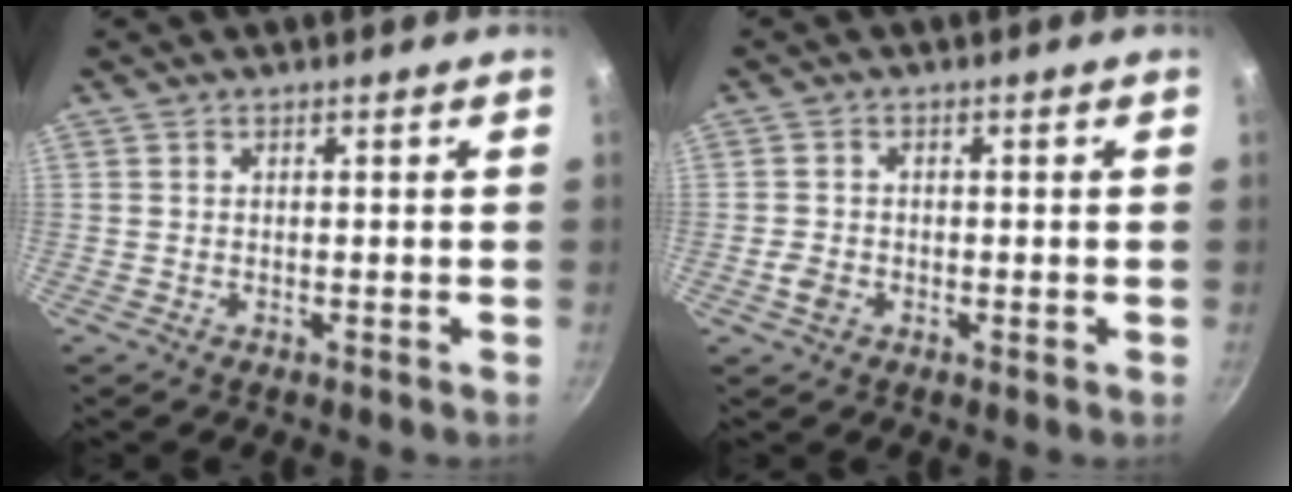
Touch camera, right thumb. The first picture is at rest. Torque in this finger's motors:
{"motor_torque": [0.53, 0.38, 0.27, -0.03, 0.00]}